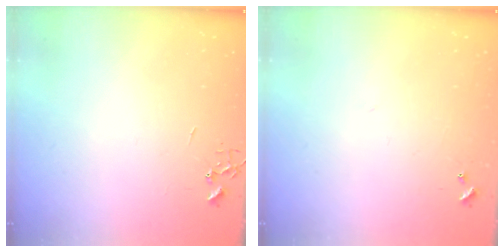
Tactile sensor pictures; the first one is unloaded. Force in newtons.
{"total": 4.5, "press": 4.4, "slide": 0.4}